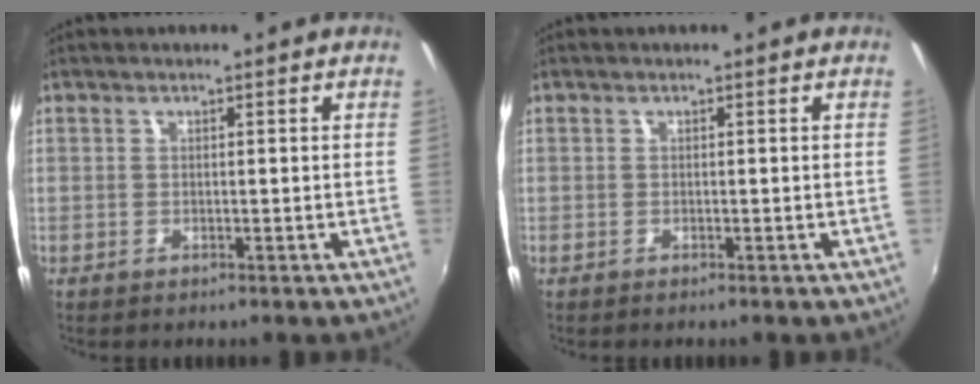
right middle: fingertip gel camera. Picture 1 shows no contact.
{"total": 0.0}